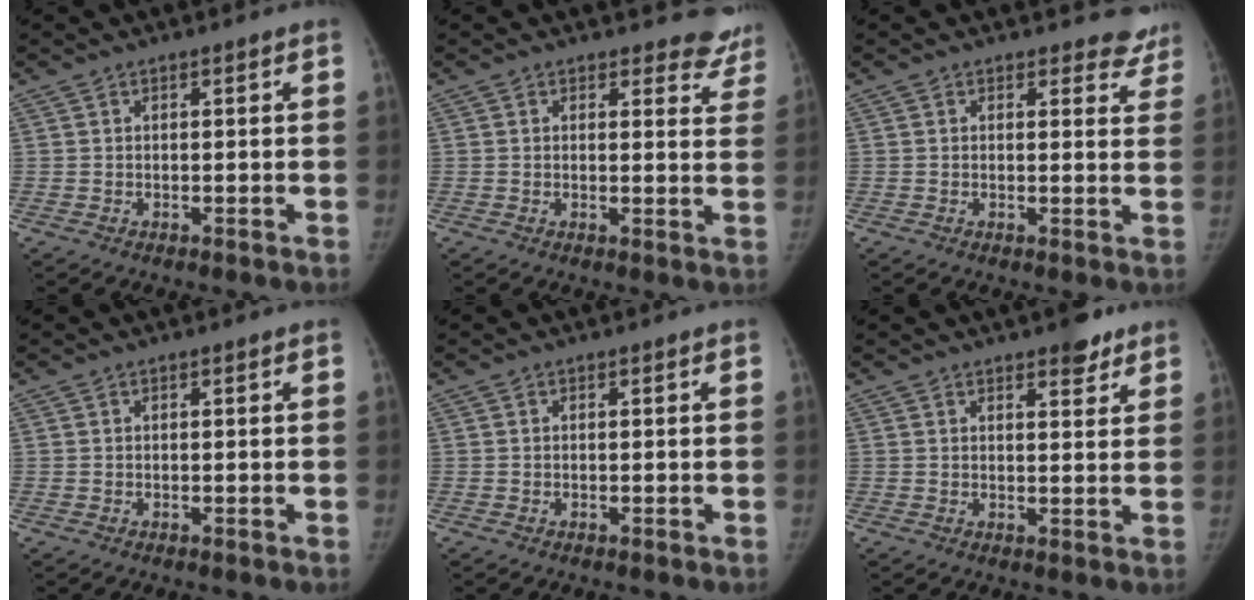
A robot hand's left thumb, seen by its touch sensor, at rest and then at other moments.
{"total": 7.3, "force": [6.8, 2.7, -0.1], "torque": [0.053, -0.044, 0.046]}
{"total": 5.7, "force": [5.2, 2.4, 0.0], "torque": [0.047, -0.029, 0.033]}
{"total": 0.0}
{"total": 0.0}
{"total": 4.8, "force": [3.4, 1.8, 2.9], "torque": [-0.021, -0.018, 0.044]}